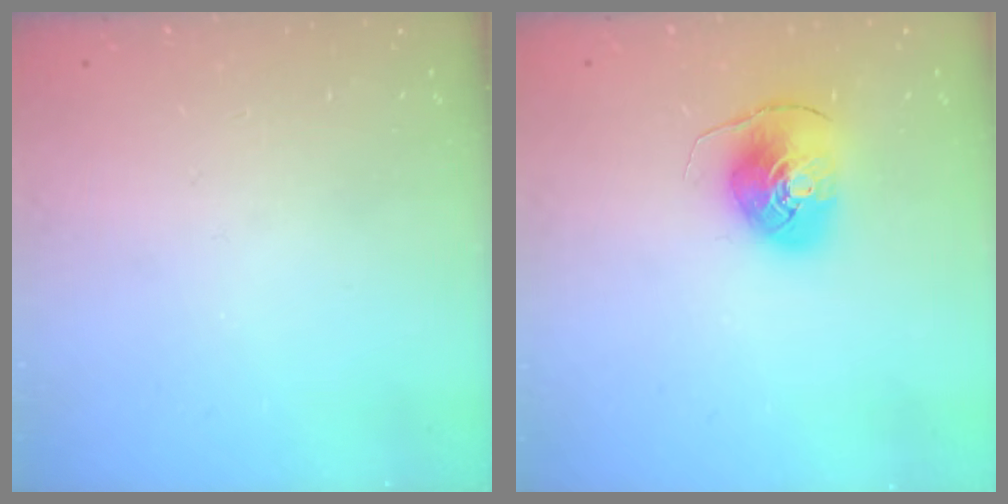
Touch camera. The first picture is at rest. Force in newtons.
{"total": 9.2, "press": 9.1, "slide": 1.0}